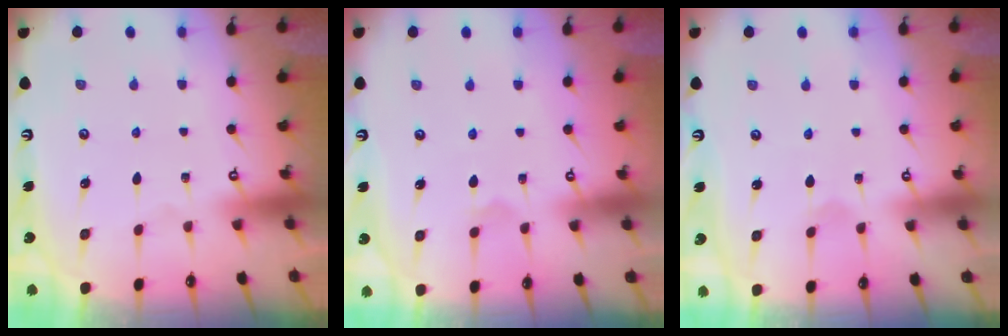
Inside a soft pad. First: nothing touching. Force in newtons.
{"total": 3.9, "press": 3.9, "slide": 0.4}
{"total": 2.0, "press": 2.0, "slide": 0.1}